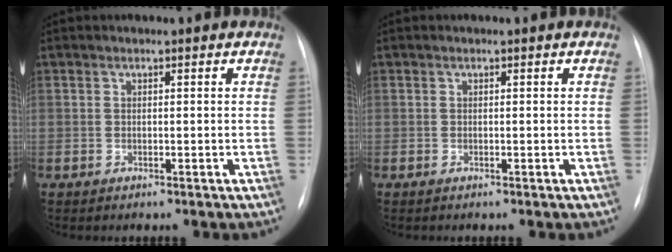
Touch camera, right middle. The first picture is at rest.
{"total": 0.0}